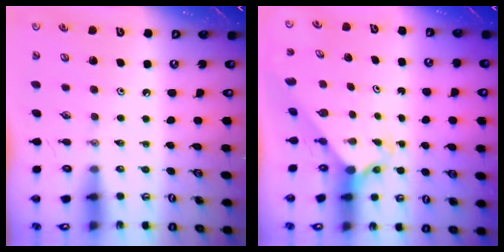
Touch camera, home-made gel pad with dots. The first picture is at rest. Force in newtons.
{"total": 2.3, "press": 2.3, "slide": 0.2}